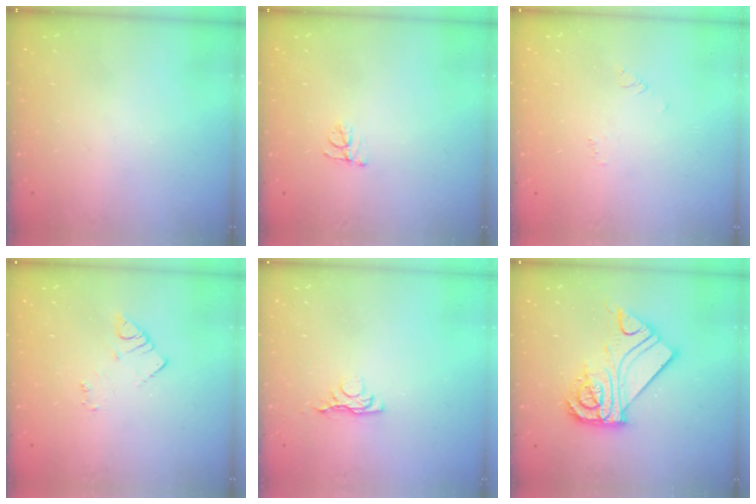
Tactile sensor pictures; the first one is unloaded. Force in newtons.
{"total": 5.6, "press": 5.5, "slide": 0.6}
{"total": 2.7, "press": 2.7, "slide": 0.2}
{"total": 2.9, "press": 2.9, "slide": 0.3}
{"total": 3.7, "press": 3.7, "slide": 0.7}
{"total": 13.6, "press": 13.6, "slide": 0.7}